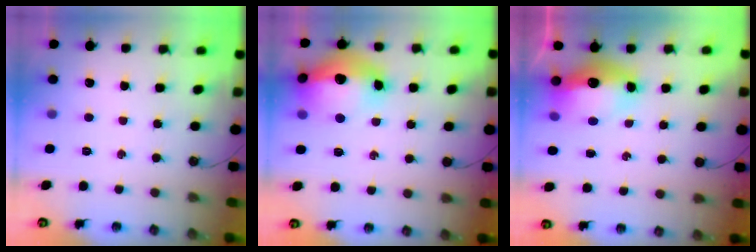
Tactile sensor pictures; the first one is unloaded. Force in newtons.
{"total": 19.2, "press": 19.1, "slide": 1.9}
{"total": 14.3, "press": 14.2, "slide": 1.3}